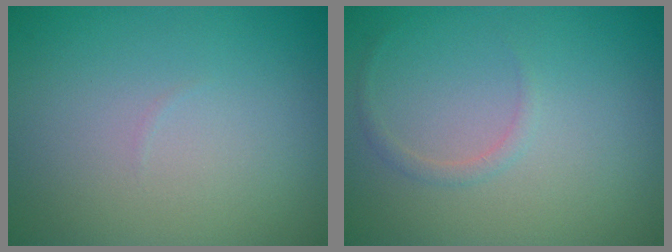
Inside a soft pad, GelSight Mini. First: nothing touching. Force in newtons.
{"total": 0.8, "press": 0.8, "slide": 0.1}